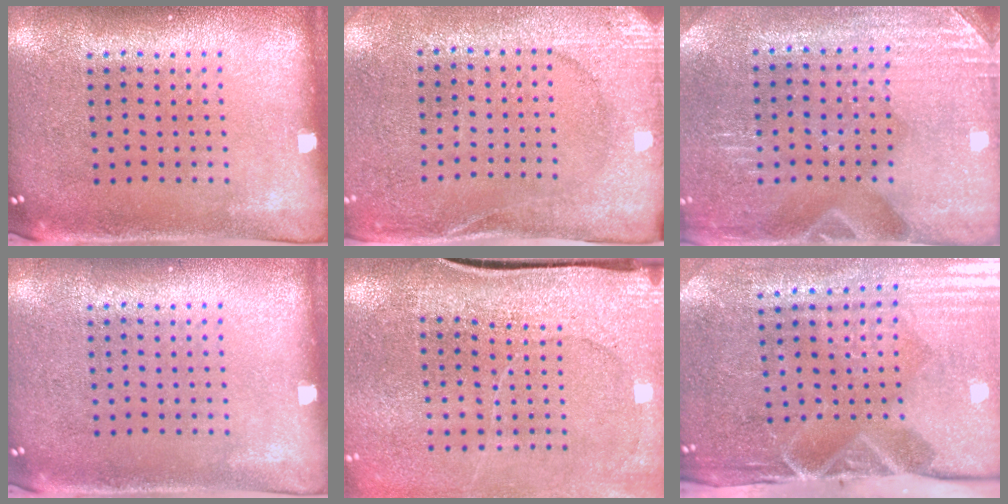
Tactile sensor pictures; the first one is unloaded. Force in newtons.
{"total": 2.6, "press": 2.5, "slide": 0.7}
{"total": 3.0, "press": 2.9, "slide": 0.3}
{"total": 0.0}
{"total": 3.3, "press": 2.9, "slide": 1.5}
{"total": 4.8, "press": 4.1, "slide": 2.5}